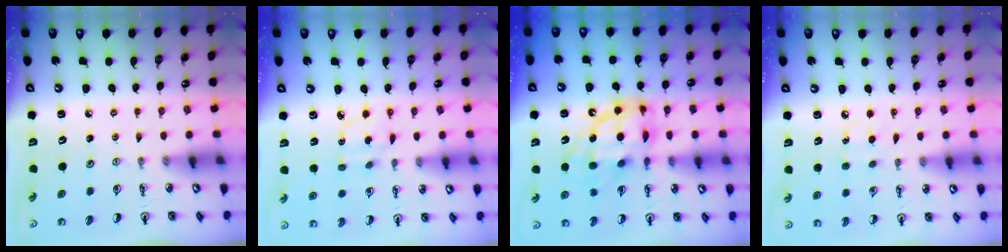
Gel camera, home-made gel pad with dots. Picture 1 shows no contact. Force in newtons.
{"total": 4.3, "press": 4.2, "slide": 0.7}
{"total": 14.6, "press": 14.5, "slide": 1.2}
{"total": 4.8, "press": 4.8, "slide": 0.5}